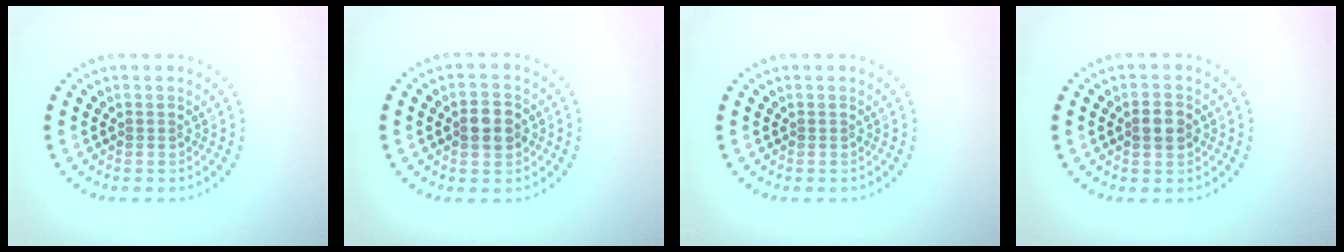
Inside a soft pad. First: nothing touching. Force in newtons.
{"total": 2.9, "press": 2.9, "slide": 0.1}
{"total": 0.0}
{"total": 2.6, "press": 2.6, "slide": 0.1}